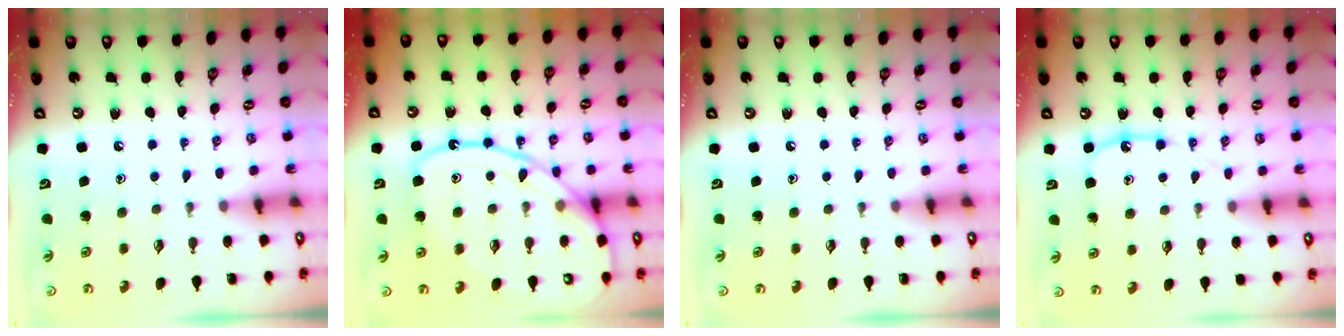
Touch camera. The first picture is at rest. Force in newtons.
{"total": 14.5, "press": 14.4, "slide": 1.2}
{"total": 0.0}
{"total": 9.5, "press": 9.5, "slide": 0.8}